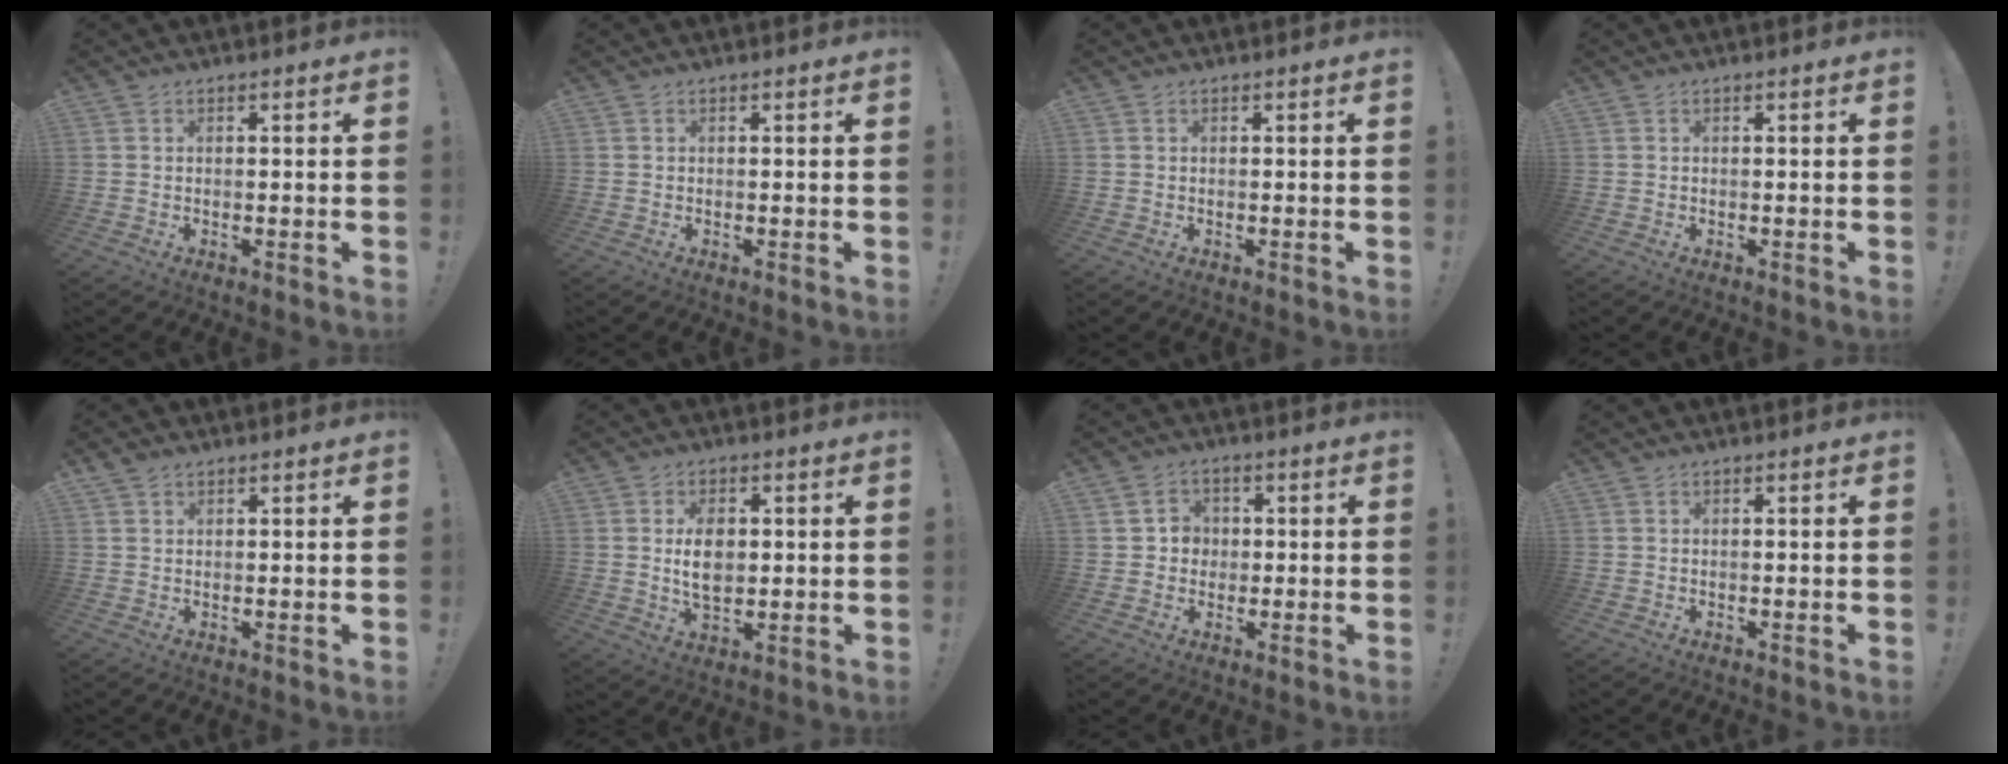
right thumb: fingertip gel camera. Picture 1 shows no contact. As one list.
[{"total": 0.0}, {"total": 0.0}, {"total": 0.0}, {"total": 1.8, "force": [1.5, 0.9, 0.6], "torque": [-0.004, -0.005, 0.026]}, {"total": 8.1, "force": [1.0, 5.1, 6.3], "torque": [-0.102, -0.002, 0.013]}, {"total": 4.9, "force": [0.5, 4.8, 1.2], "torque": [-0.012, 0.001, 0.009]}, {"total": 0.0}]